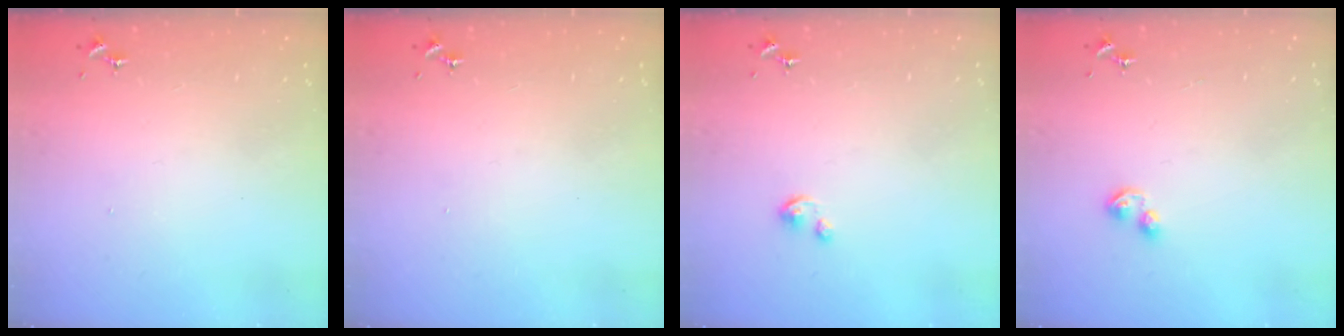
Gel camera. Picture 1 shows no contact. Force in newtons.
{"total": 0.0}
{"total": 2.2, "press": 2.2, "slide": 0.2}
{"total": 3.8, "press": 3.7, "slide": 0.7}